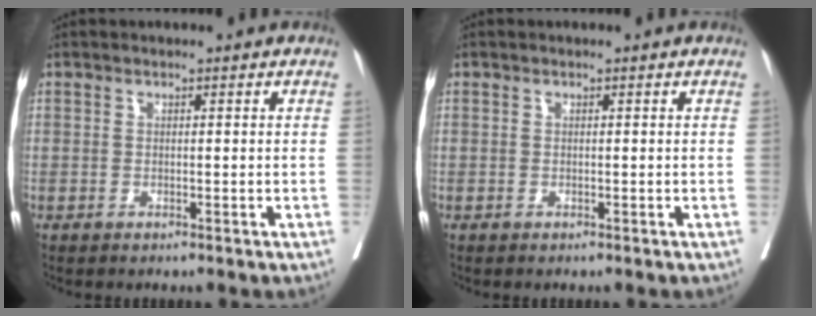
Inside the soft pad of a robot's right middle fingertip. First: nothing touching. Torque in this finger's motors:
{"motor_torque": [-0.33, 0.11, -0.04, 0.00]}